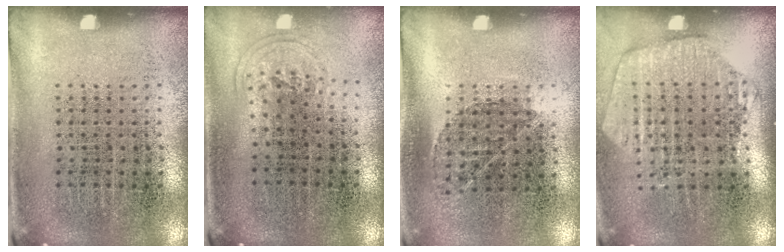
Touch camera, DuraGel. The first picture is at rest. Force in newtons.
{"total": 0.9, "press": 0.6, "slide": 0.6}
{"total": 0.8, "press": 0.6, "slide": 0.5}
{"total": 1.7, "press": 1.6, "slide": 0.7}